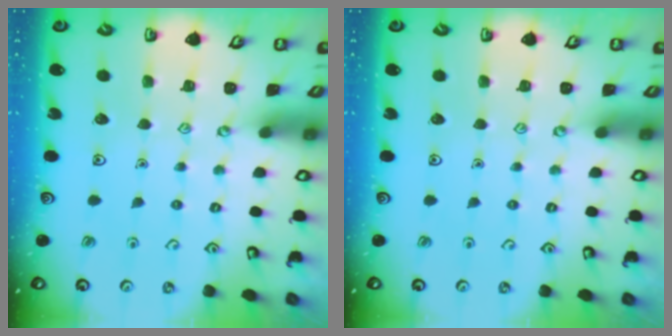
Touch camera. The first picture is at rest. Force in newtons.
{"total": 0.0}